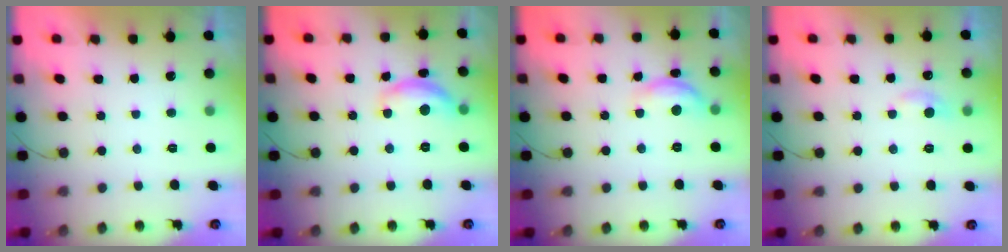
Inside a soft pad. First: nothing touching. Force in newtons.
{"total": 12.0, "press": 12.0, "slide": 0.6}
{"total": 9.6, "press": 9.6, "slide": 0.5}
{"total": 4.9, "press": 4.8, "slide": 0.6}